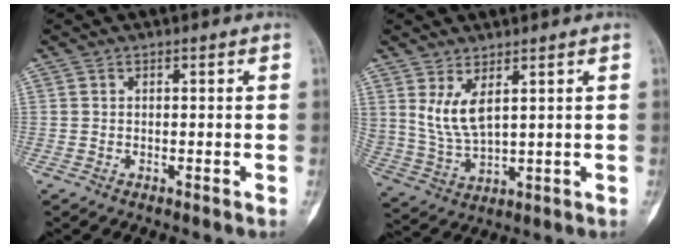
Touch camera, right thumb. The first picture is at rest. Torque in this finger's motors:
{"motor_torque": [-0.66, 0.68, 0.54, 0.28, -0.02]}